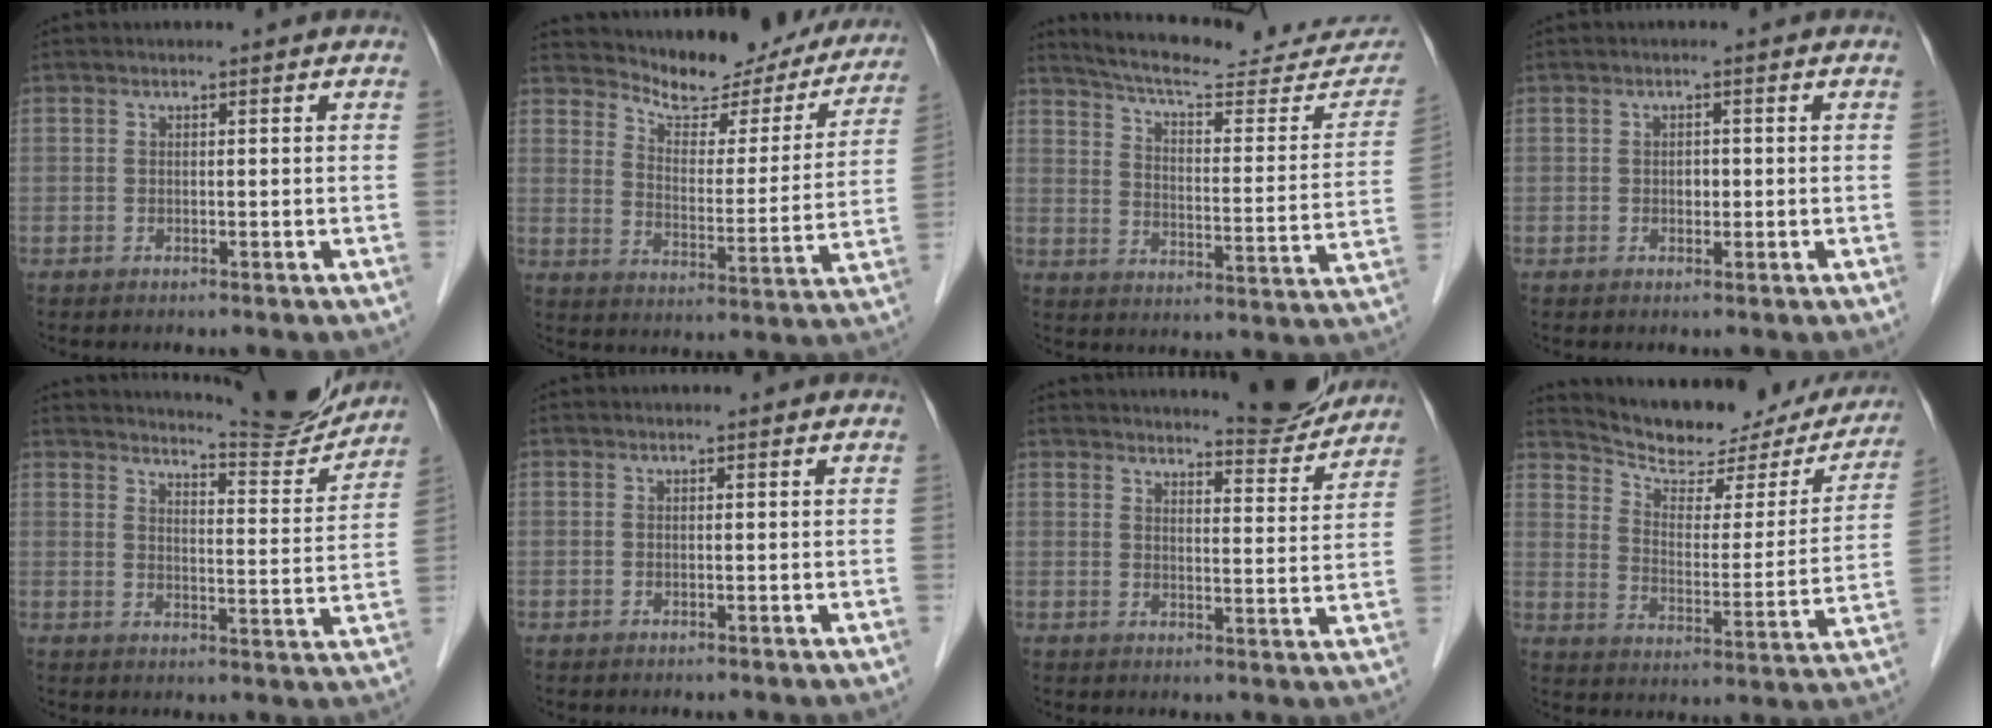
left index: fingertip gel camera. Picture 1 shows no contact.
{"total": 17.4, "force": [15.6, 5.6, 5.2], "torque": [-0.057, -0.018, 0.194]}
{"total": 22.6, "force": [20.7, 4.0, 8.1], "torque": [-0.113, -0.045, 0.263]}
{"total": 1.1, "force": [-0.3, 0.7, 0.7], "torque": [-0.011, -0.001, -0.005]}
{"total": 12.6, "force": [12.3, 0.0, 2.8], "torque": [-0.039, -0.043, 0.154]}
{"total": 0.0}
{"total": 10.2, "force": [9.8, 0.7, 2.8], "torque": [-0.034, -0.021, 0.119]}
{"total": 20.2, "force": [18.0, 6.0, 6.9], "torque": [-0.087, -0.016, 0.235]}